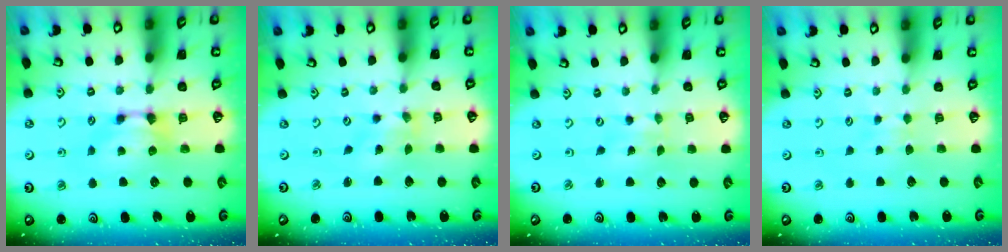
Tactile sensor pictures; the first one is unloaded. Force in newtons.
{"total": 2.9, "press": 2.8, "slide": 1.0}
{"total": 4.3, "press": 4.3, "slide": 0.2}
{"total": 2.8, "press": 2.7, "slide": 0.4}